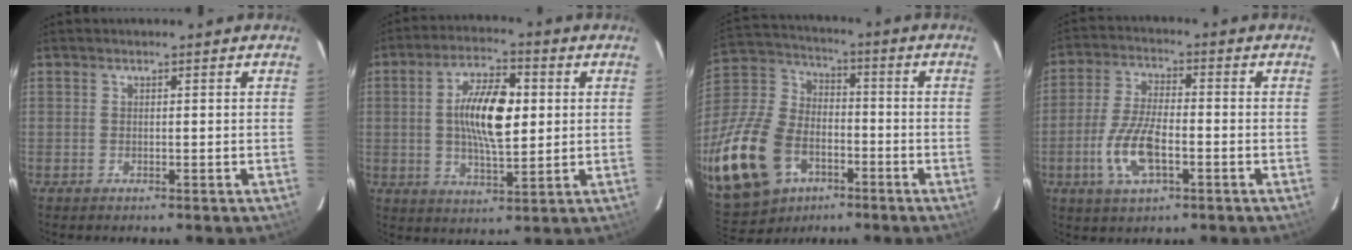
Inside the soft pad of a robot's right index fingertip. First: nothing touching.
{"total": 12.1, "force": [1.4, 4.9, 11.0], "torque": [-0.198, 0.008, 0.025]}
{"total": 32.4, "force": [-14.5, 21.5, 19.4], "torque": [-0.496, -0.010, -0.239]}
{"total": 10.2, "force": [-3.5, 4.1, 8.7], "torque": [-0.185, -0.004, -0.064]}